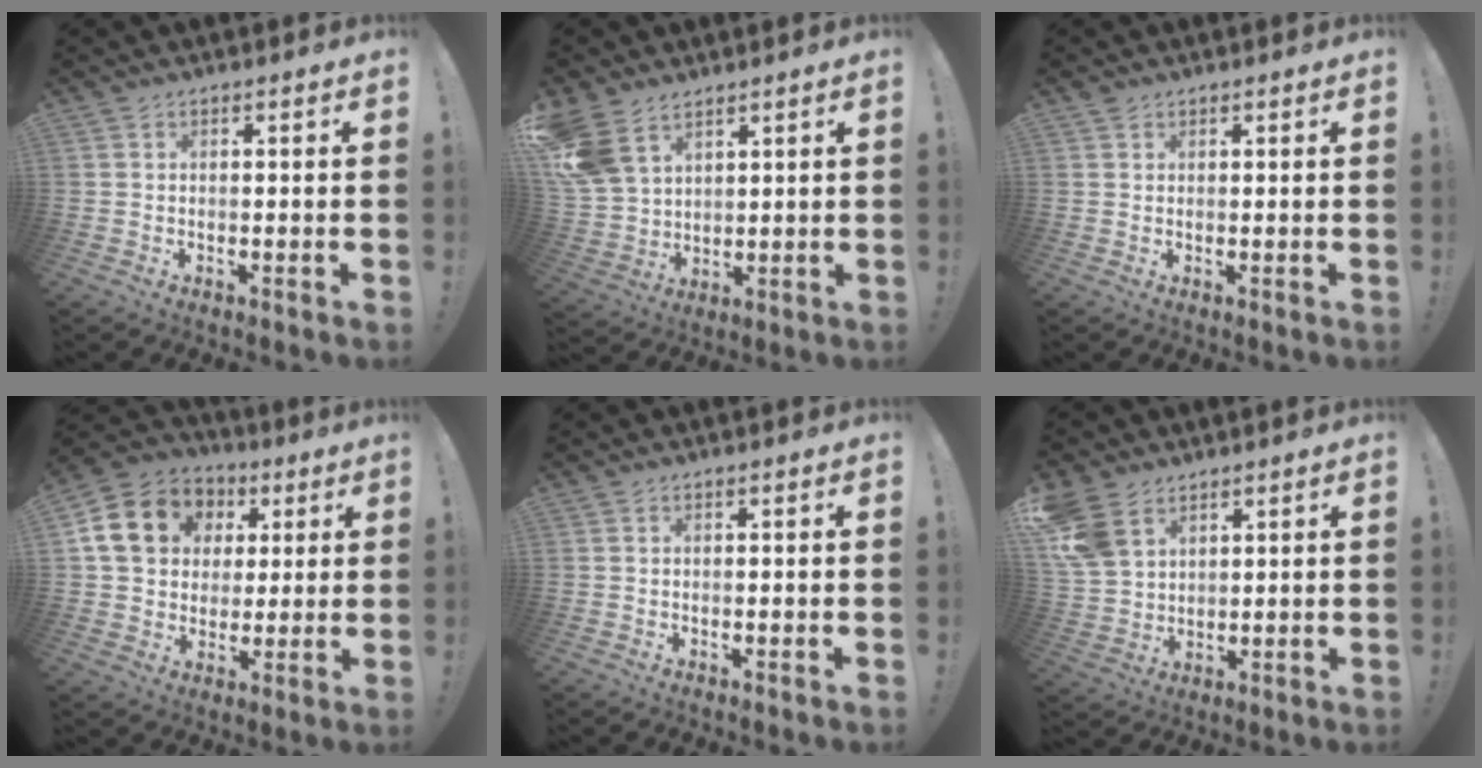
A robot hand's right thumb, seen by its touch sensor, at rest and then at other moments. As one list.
[{"total": 11.3, "force": [7.1, 7.1, 5.3], "torque": [-0.112, -0.038, 0.145]}, {"total": 1.0, "force": [0.8, 0.6, 0.1], "torque": [-0.001, -0.001, 0.017]}, {"total": 16.6, "force": [4.9, 13.7, 7.9], "torque": [-0.113, -0.004, 0.108]}, {"total": 0.0}, {"total": 10.5, "force": [6.0, 7.0, 5.0], "torque": [-0.110, -0.023, 0.124]}]